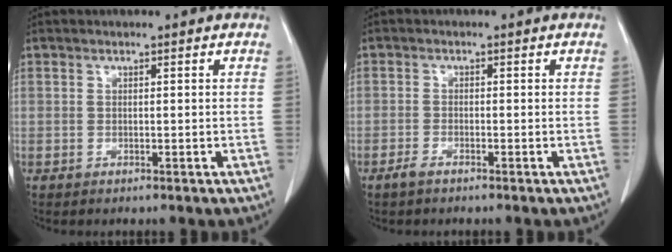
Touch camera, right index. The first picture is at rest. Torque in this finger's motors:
{"motor_torque": [0.03, 0.01, 0.00, 0.02]}